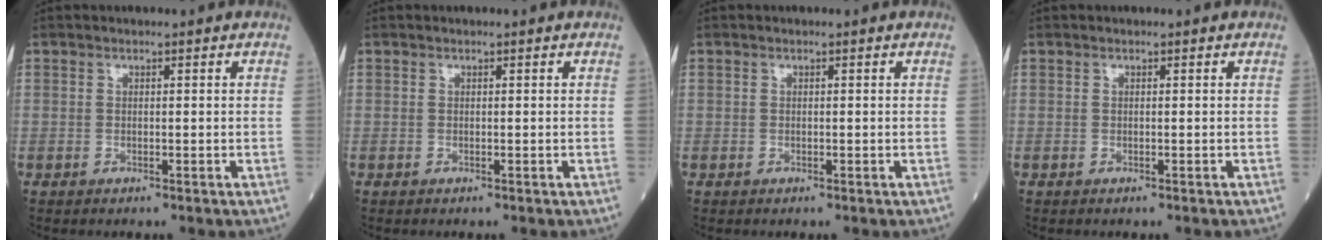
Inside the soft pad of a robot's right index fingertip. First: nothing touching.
{"total": 0.0}
{"total": 0.0}
{"total": 0.0}